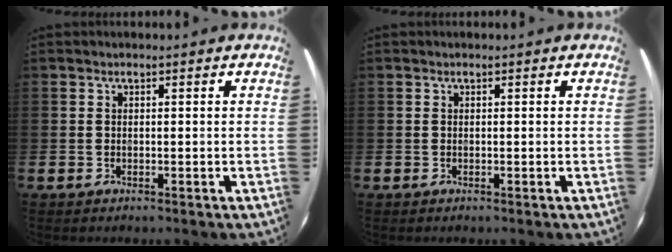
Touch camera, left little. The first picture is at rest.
{"total": 0.0}